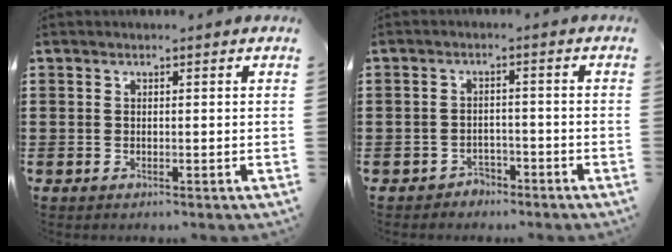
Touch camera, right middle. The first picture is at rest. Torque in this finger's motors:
{"motor_torque": [2.14, 0.00, -0.06, -0.03]}